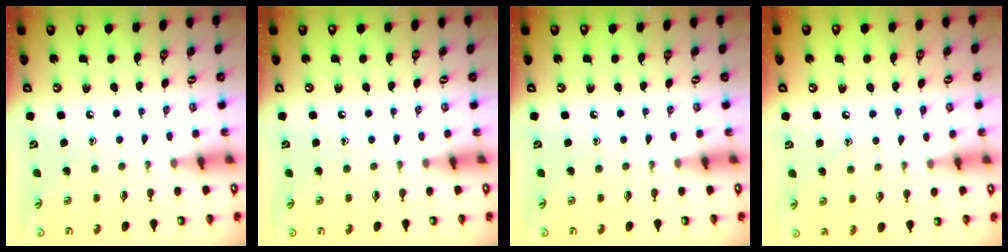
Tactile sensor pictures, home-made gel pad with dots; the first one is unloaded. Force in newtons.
{"total": 0.0}
{"total": 0.0}
{"total": 6.5, "press": 6.4, "slide": 0.8}